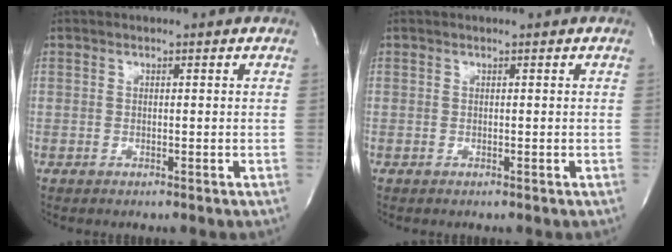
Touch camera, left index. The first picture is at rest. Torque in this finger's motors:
{"motor_torque": [-0.09, -0.15, 0.01, 0.02]}